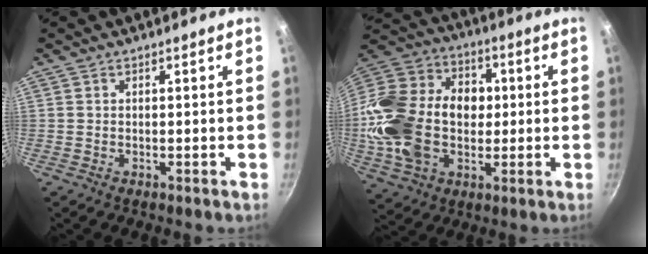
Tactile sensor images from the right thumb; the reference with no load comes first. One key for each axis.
{"total": 24.3, "fx": -0.7, "fy": 17.8, "fz": 16.6, "tx": -0.302, "ty": 0.039, "tz": -0.013}